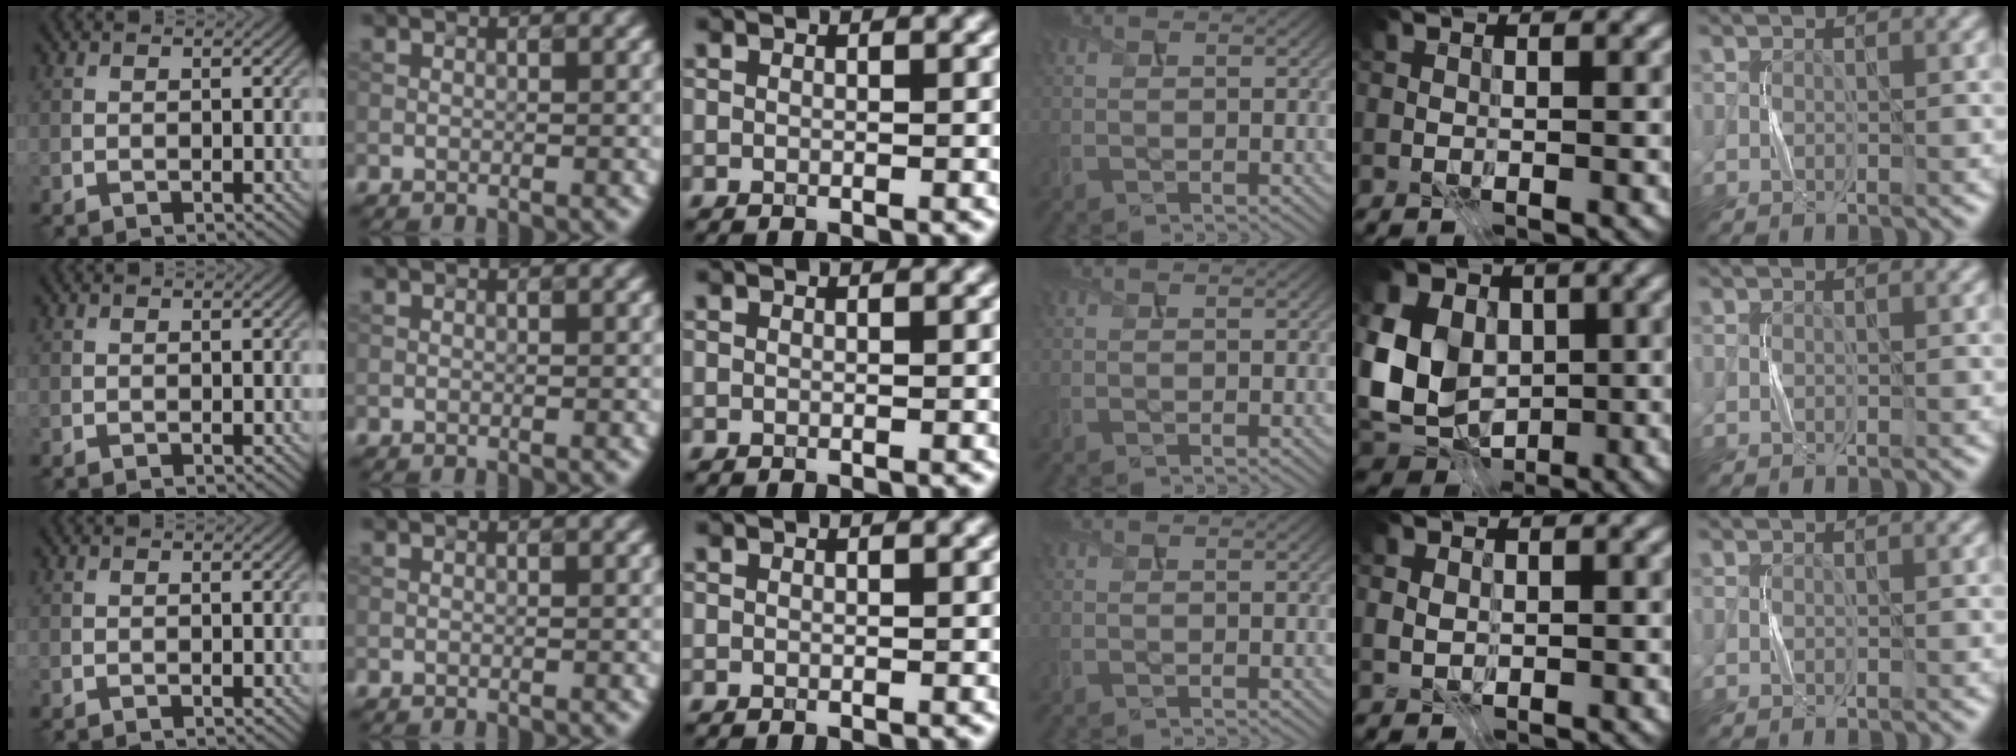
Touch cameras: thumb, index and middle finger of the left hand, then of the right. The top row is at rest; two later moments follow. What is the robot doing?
{"motion": "press", "object": "calculator"}